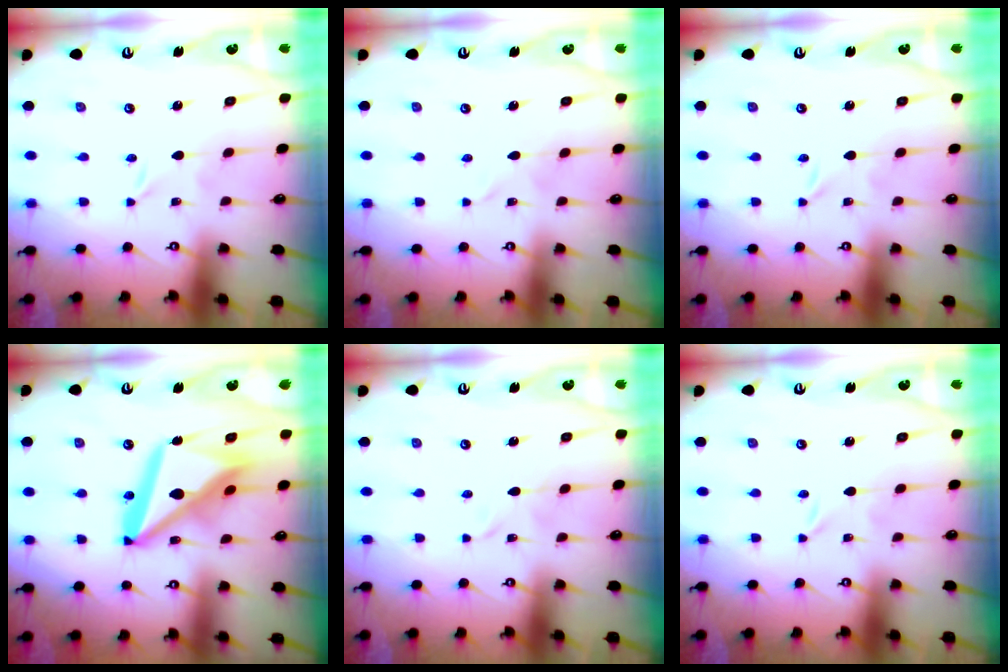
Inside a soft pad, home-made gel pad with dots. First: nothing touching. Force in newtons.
{"total": 1.8, "press": 1.8, "slide": 0.1}
{"total": 0.0}
{"total": 19.5, "press": 19.4, "slide": 2.1}
{"total": 2.1, "press": 2.1, "slide": 0.2}
{"total": 0.0}